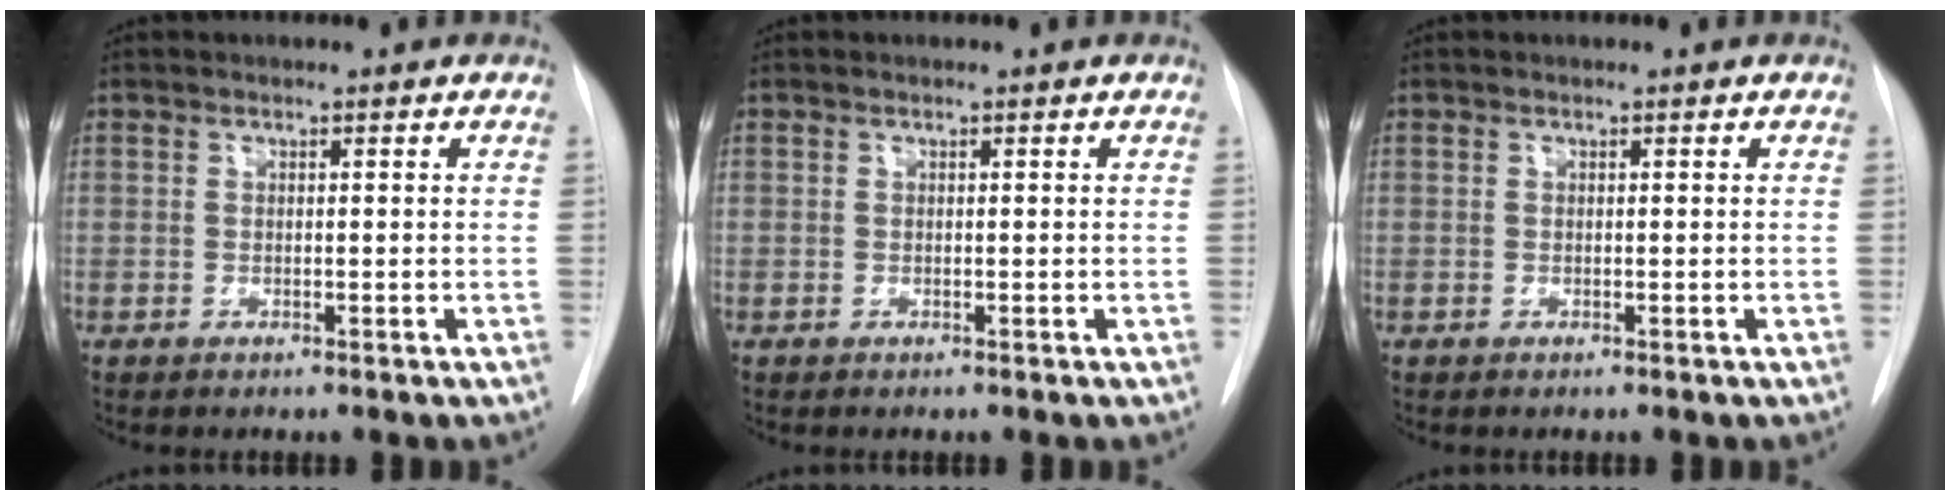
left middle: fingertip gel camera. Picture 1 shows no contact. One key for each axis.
{"total": 0.0}
{"total": 0.0}